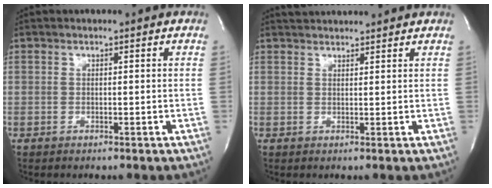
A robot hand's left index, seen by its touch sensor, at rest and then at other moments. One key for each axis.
{"total": 4.6, "fx": 4.5, "fy": 0.6, "fz": 0.8, "tx": -0.015, "ty": 0.027, "tz": 0.061}